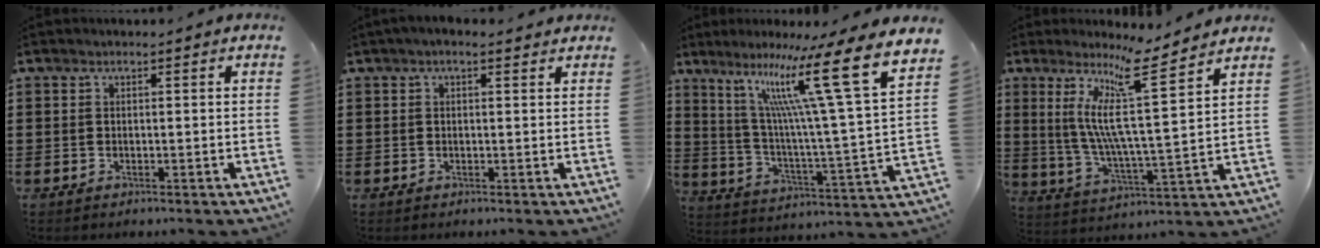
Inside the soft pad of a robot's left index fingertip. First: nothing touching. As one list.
[{"total": 1.3, "force": [0.5, 0.4, 1.1], "torque": [-0.020, 0.004, 0.009]}, {"total": 16.0, "force": [10.0, 1.0, 12.4], "torque": [-0.232, -0.075, 0.149]}, {"total": 12.5, "force": [8.3, 0.2, 9.3], "torque": [-0.186, -0.053, 0.131]}]